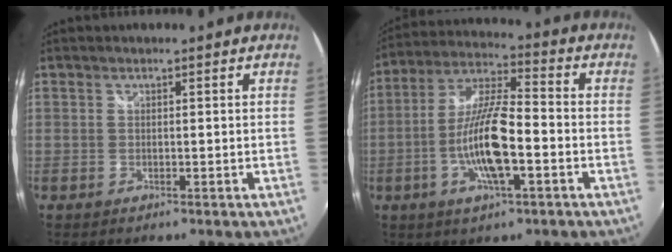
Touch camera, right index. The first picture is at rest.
{"total": 13.3, "force": [-4.0, 3.1, 12.3], "torque": [-0.251, -0.001, -0.078]}